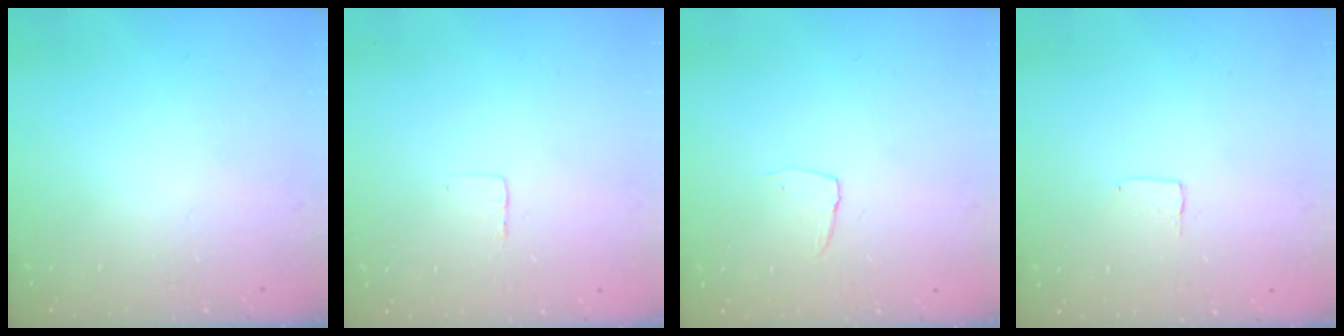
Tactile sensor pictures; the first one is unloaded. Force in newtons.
{"total": 2.3, "press": 2.3, "slide": 0.1}
{"total": 3.5, "press": 3.5, "slide": 0.3}
{"total": 3.1, "press": 3.1, "slide": 0.2}